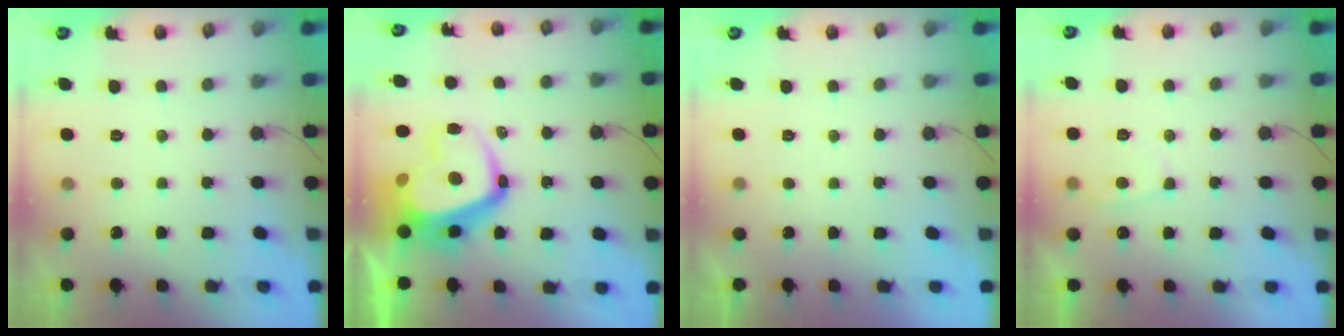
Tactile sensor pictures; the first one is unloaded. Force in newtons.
{"total": 15.6, "press": 15.5, "slide": 1.9}
{"total": 2.1, "press": 2.1, "slide": 0.4}
{"total": 4.0, "press": 4.0, "slide": 0.5}